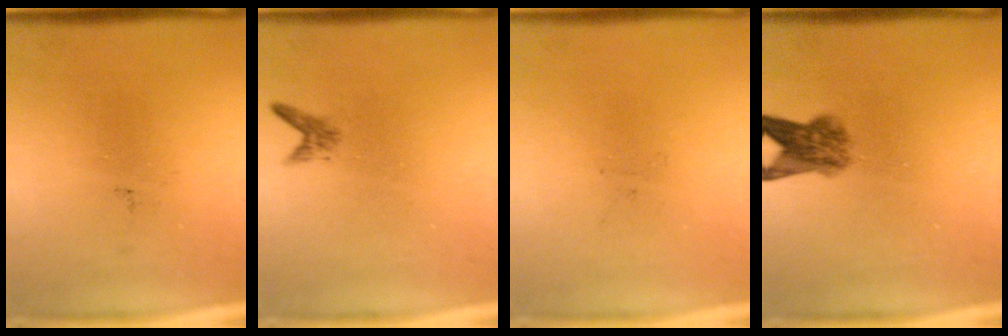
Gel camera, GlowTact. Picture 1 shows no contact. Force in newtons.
{"total": 1.1}
{"total": 0.0}
{"total": 4.5}